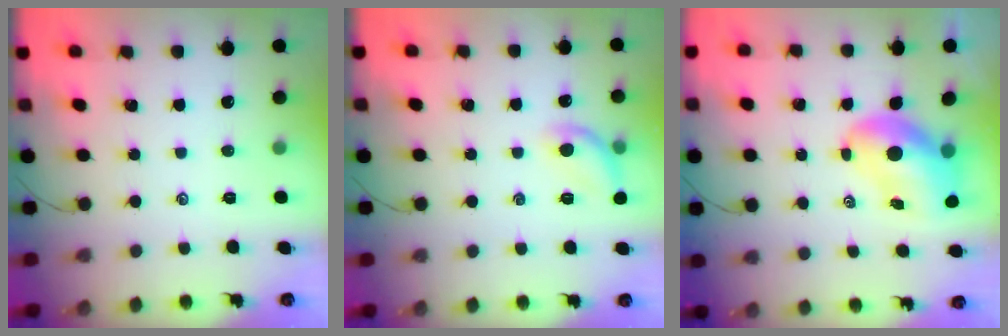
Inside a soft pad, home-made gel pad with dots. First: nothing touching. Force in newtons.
{"total": 9.7, "press": 9.6, "slide": 1.3}
{"total": 10.2, "press": 9.8, "slide": 2.9}